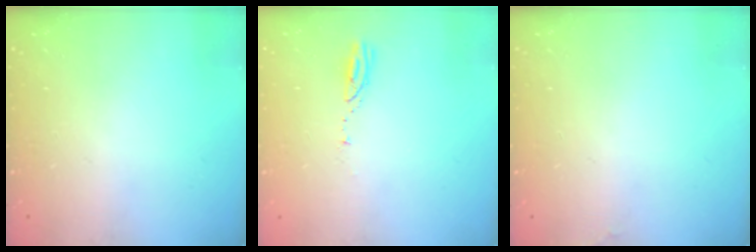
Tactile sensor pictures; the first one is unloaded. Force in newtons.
{"total": 3.0, "press": 3.0, "slide": 0.1}
{"total": 7.0, "press": 4.6, "slide": 5.3}